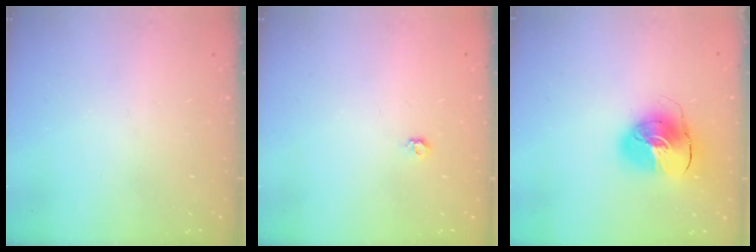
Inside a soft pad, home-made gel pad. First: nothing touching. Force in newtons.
{"total": 3.5, "press": 3.5, "slide": 0.4}
{"total": 11.2, "press": 11.0, "slide": 1.7}